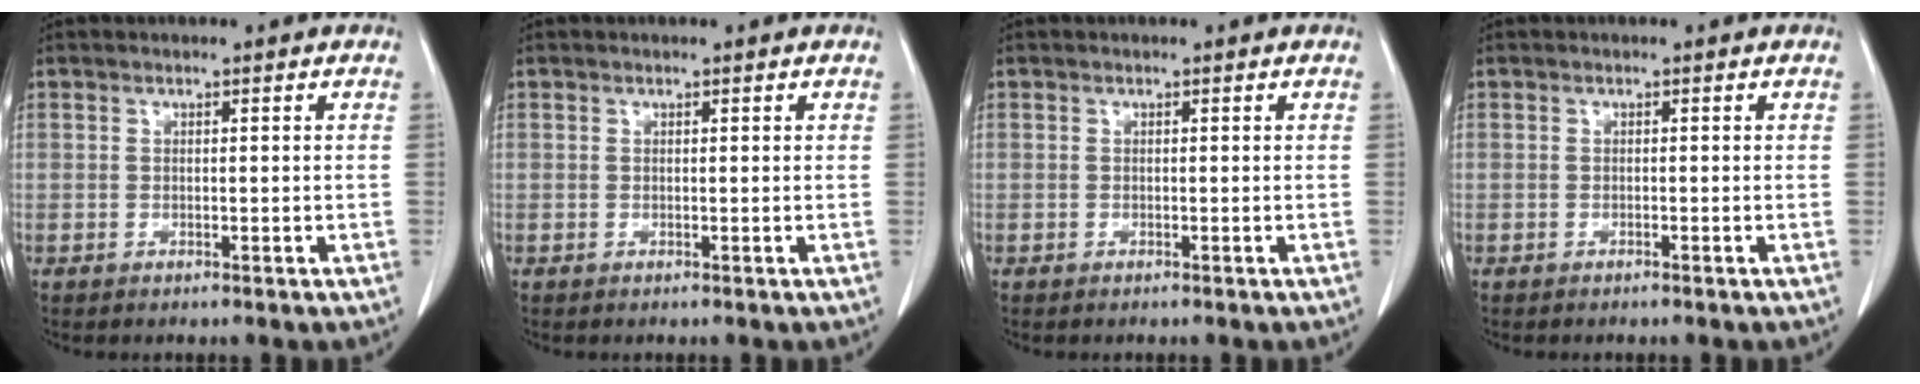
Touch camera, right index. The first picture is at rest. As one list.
[{"total": 0.0}, {"total": 0.0}, {"total": 0.0}]